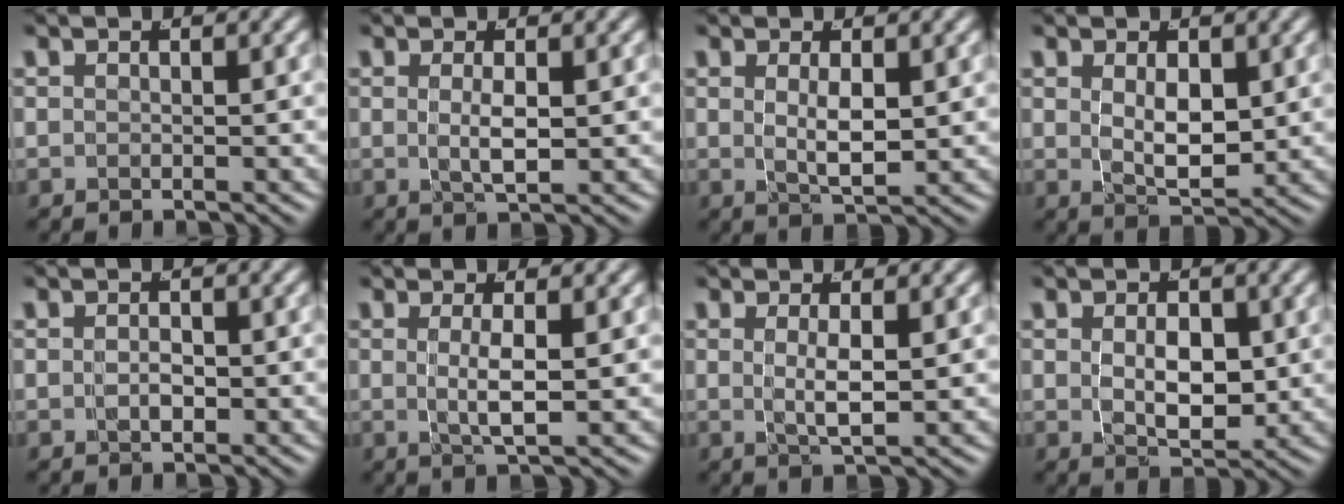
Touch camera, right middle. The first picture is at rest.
{"total": 2.2, "force": [0.0, 0.1, 2.2], "torque": [-0.045, -0.014, 0.009]}
{"total": 2.8, "force": [0.3, 0.4, 2.8], "torque": [-0.049, -0.016, 0.018]}
{"total": 3.6, "force": [0.4, 1.4, 3.2], "torque": [-0.054, -0.025, 0.020]}
{"total": 1.0, "force": [-0.4, 0.4, 0.9], "torque": [-0.021, -0.009, -0.002]}
{"total": 2.9, "force": [0.0, 0.1, 2.9], "torque": [-0.059, -0.015, 0.009]}
{"total": 2.6, "force": [0.1, 0.1, 2.5], "torque": [-0.052, -0.016, 0.013]}
{"total": 3.7, "force": [0.2, 1.7, 3.3], "torque": [-0.057, -0.026, 0.017]}